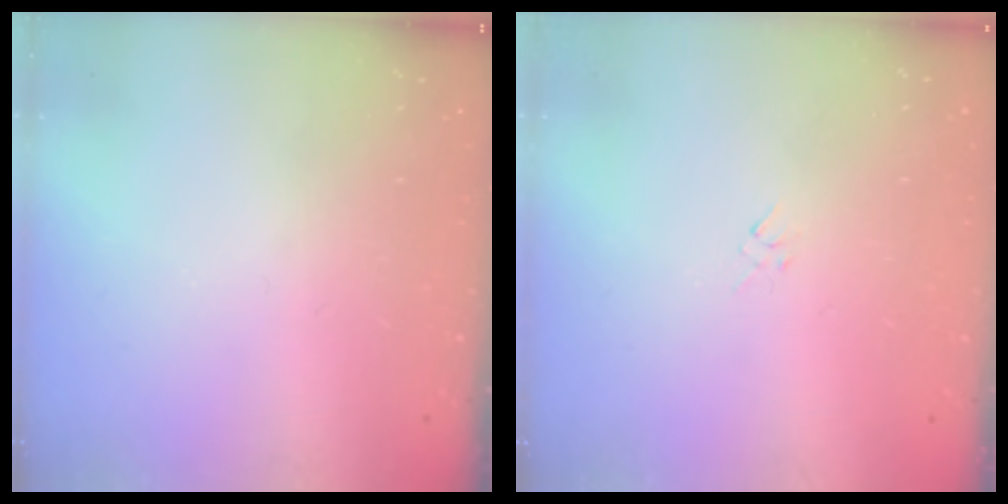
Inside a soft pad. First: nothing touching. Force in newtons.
{"total": 2.3, "press": 2.2, "slide": 0.6}